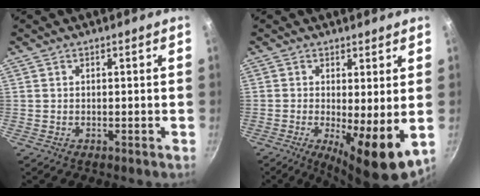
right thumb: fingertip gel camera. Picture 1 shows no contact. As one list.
[{"total": 9.6, "force": [-0.7, 2.7, 9.2], "torque": [-0.133, -0.020, -0.005]}]